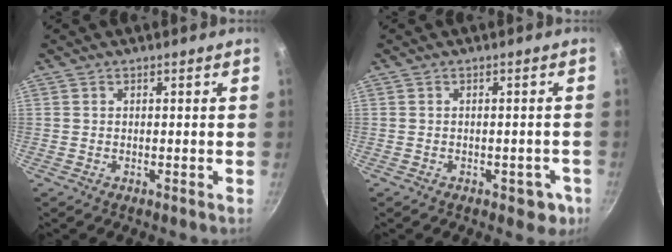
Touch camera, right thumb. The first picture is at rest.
{"total": 3.6, "force": [-1.9, 2.1, 2.2], "torque": [-0.006, 0.012, -0.020]}